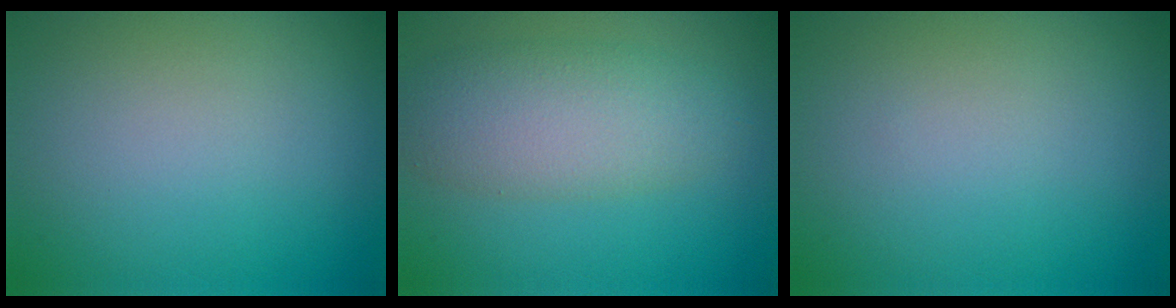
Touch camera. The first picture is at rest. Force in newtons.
{"total": 5.2, "press": 5.2, "slide": 0.1}
{"total": 0.0}